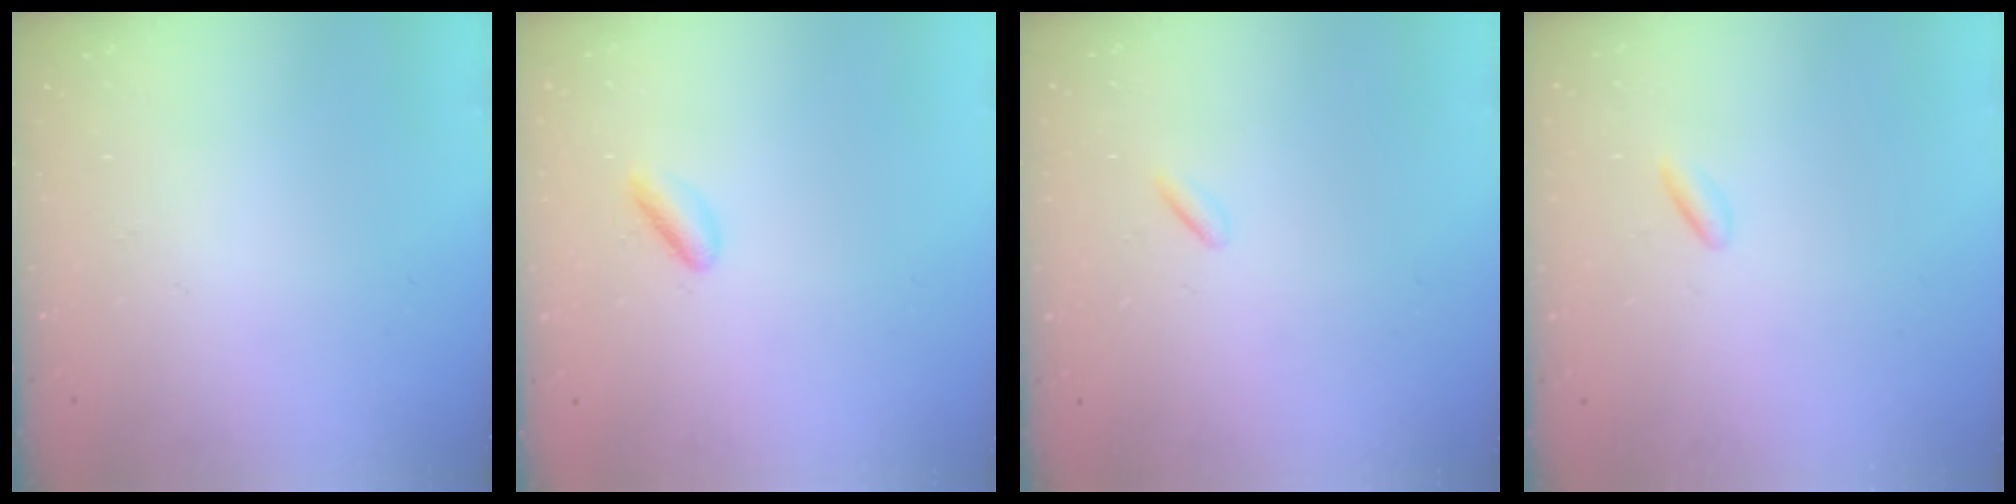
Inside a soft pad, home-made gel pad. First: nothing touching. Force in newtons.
{"total": 2.7, "press": 2.5, "slide": 1.0}
{"total": 0.0}
{"total": 0.7, "press": 0.5, "slide": 0.5}